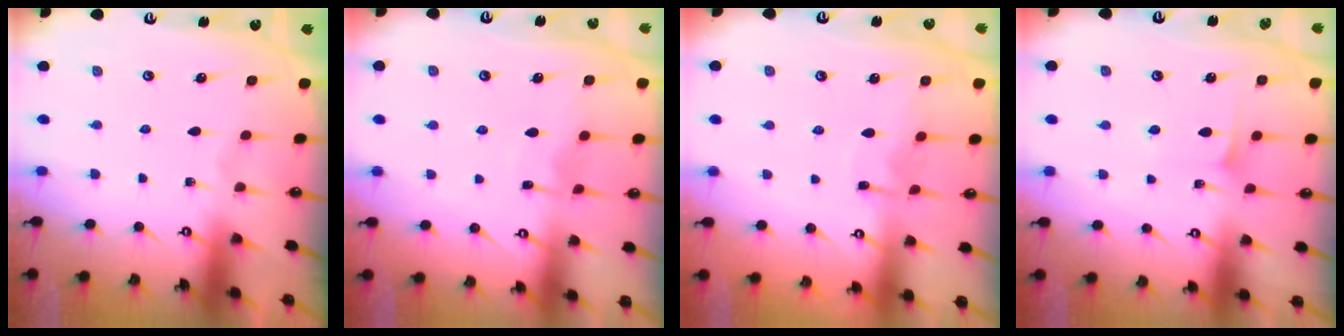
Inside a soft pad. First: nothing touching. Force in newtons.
{"total": 5.7, "press": 5.7, "slide": 0.4}
{"total": 5.1, "press": 5.1, "slide": 0.2}
{"total": 6.2, "press": 6.1, "slide": 1.0}